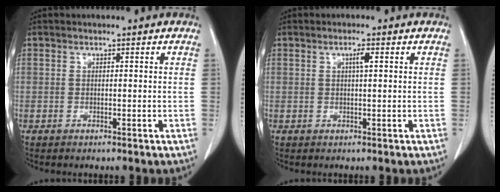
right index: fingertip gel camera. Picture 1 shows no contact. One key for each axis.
{"total": 1.5, "fx": 0.5, "fy": 0.1, "fz": 1.4, "tx": -0.027, "ty": 0.002, "tz": 0.007}